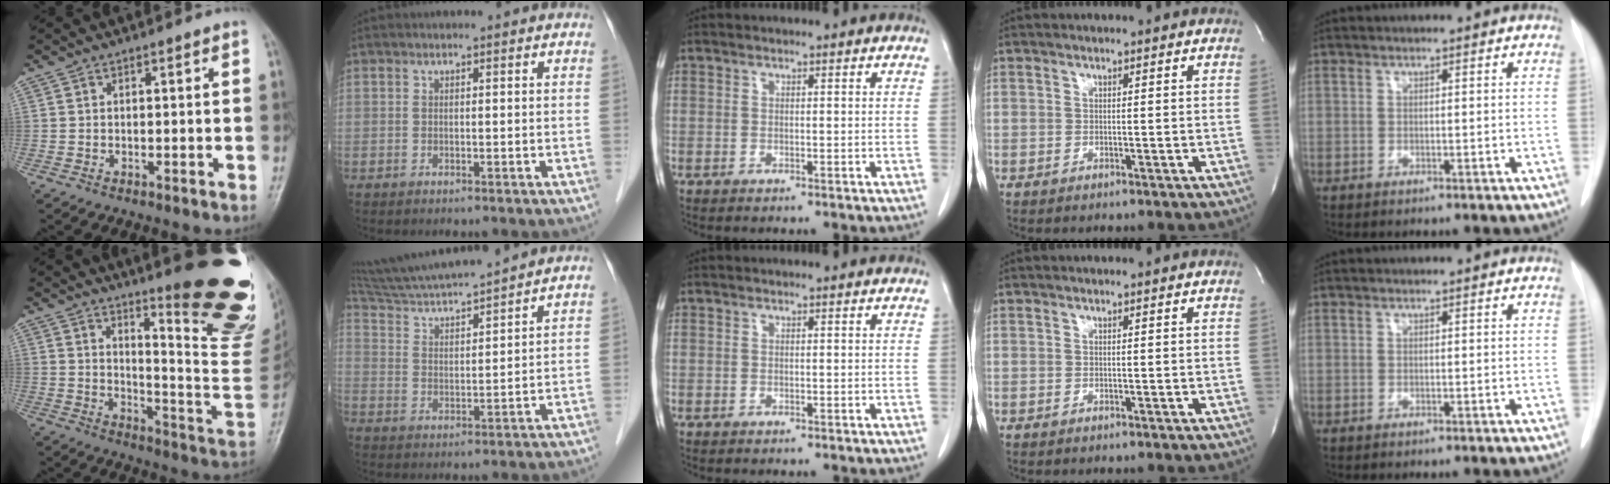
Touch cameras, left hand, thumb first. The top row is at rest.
{"thumb": {"total": 24.3, "force": [14.1, 4.4, 19.3], "torque": [-0.212, -0.102, 0.193]}, "index": {"total": 14.3, "force": [13.2, -0.3, 5.5], "torque": [-0.106, 0.012, 0.226]}}